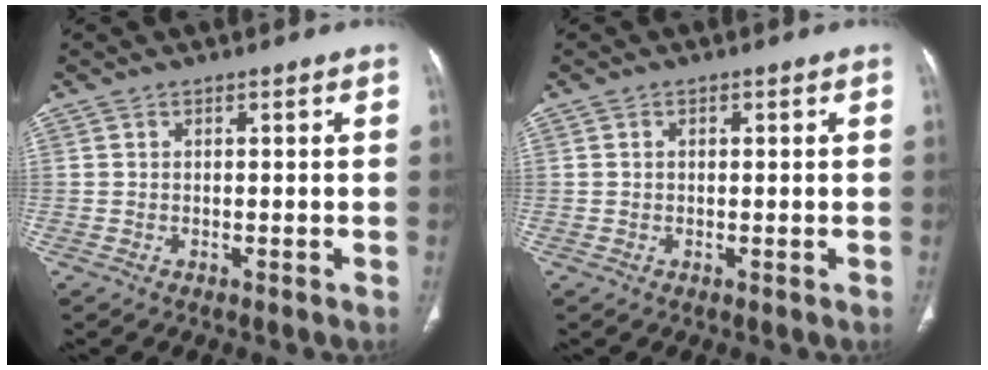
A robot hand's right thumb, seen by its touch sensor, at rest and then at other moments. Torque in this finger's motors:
{"motor_torque": [-0.27, -0.27, 0.09, 0.40, -0.03]}